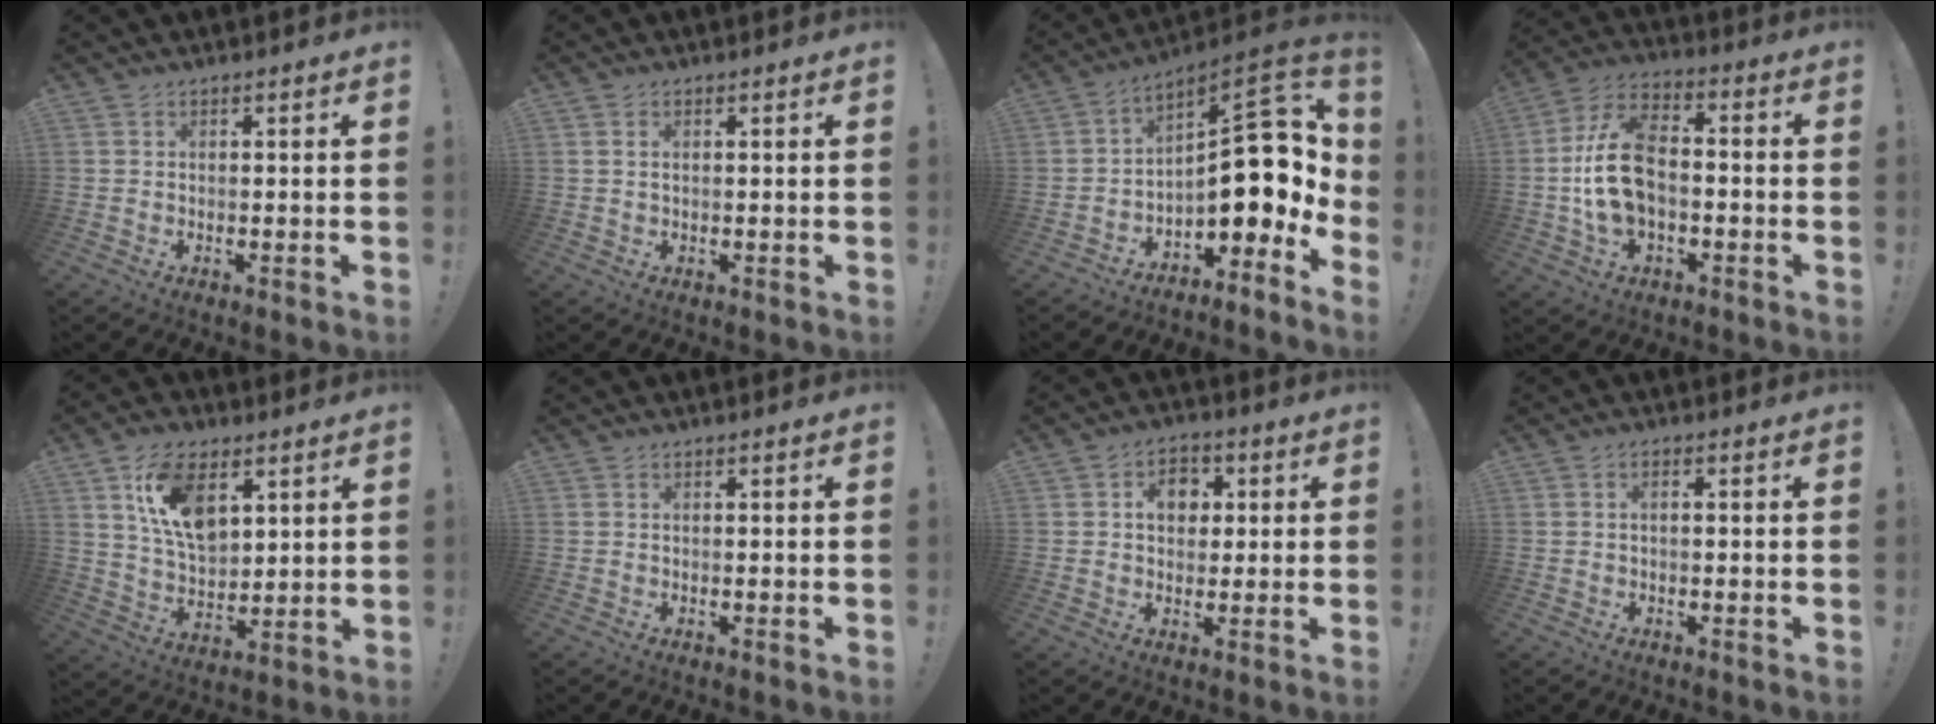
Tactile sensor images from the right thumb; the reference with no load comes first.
{"total": 1.1, "force": [0.6, 0.5, 0.8], "torque": [-0.019, 0.003, 0.012]}
{"total": 16.7, "force": [0.5, 8.9, 14.1], "torque": [-0.174, -0.013, 0.017]}
{"total": 15.0, "force": [-1.9, 9.6, 11.4], "torque": [-0.222, 0.016, -0.034]}
{"total": 15.0, "force": [7.1, 8.9, 9.8], "torque": [-0.172, -0.020, 0.133]}
{"total": 0.0}
{"total": 7.7, "force": [2.0, 6.0, 4.3], "torque": [-0.050, -0.003, 0.032]}
{"total": 1.2, "force": [-0.4, 0.2, 1.1], "torque": [-0.020, 0.003, -0.007]}